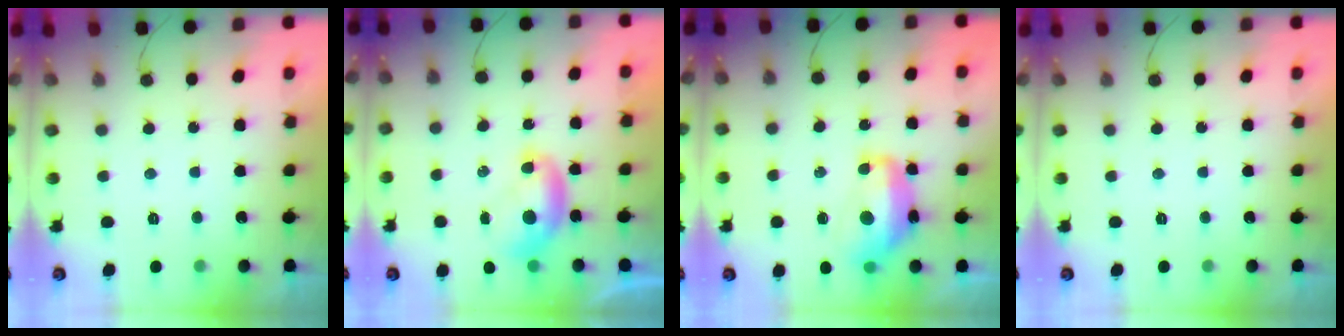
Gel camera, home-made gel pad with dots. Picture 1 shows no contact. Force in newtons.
{"total": 7.0, "press": 7.0, "slide": 0.3}
{"total": 13.3, "press": 13.3, "slide": 1.0}
{"total": 0.0}